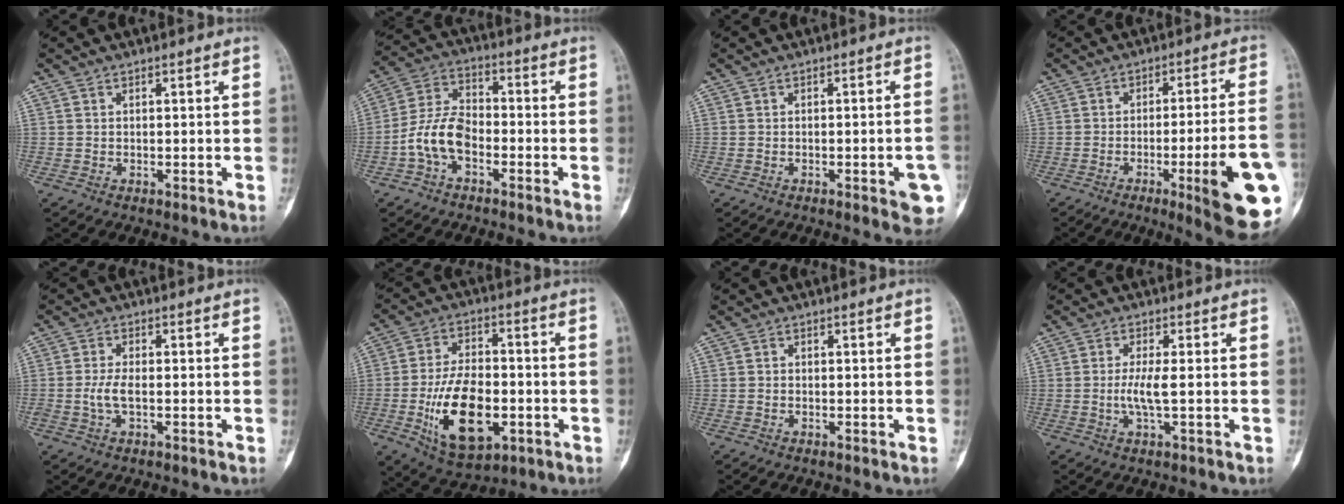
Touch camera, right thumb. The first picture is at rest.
{"total": 9.3, "force": [-3.4, 5.4, 6.7], "torque": [-0.131, 0.034, -0.073]}
{"total": 6.3, "force": [-2.3, 1.7, 5.6], "torque": [-0.057, 0.006, -0.023]}
{"total": 17.6, "force": [-5.7, 2.3, 16.5], "torque": [-0.181, 0.012, -0.070]}
{"total": 3.7, "force": [-0.6, 1.6, 3.2], "torque": [-0.075, 0.004, -0.013]}
{"total": 16.7, "force": [-4.3, 9.1, 13.4], "torque": [-0.217, 0.013, -0.062]}
{"total": 0.0}
{"total": 3.9, "force": [-0.3, 0.5, 3.9], "torque": [-0.094, -0.005, -0.009]}